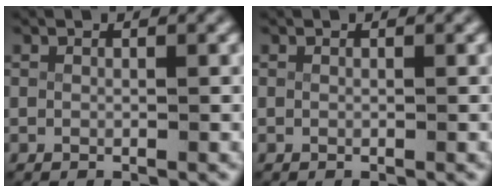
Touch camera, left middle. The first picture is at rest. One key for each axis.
{"total": 0.0}